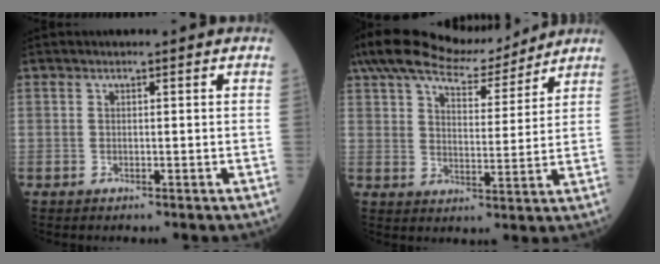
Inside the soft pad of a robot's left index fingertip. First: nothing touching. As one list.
[{"total": 13.9, "force": [12.3, 3.0, 5.8], "torque": [-0.104, 0.017, 0.196]}]